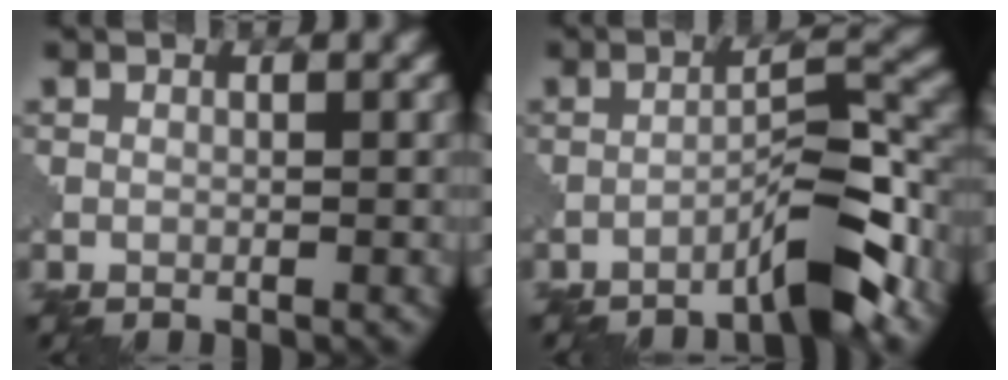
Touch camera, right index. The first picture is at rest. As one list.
[{"total": 5.0, "force": [-3.6, 0.5, 3.4], "torque": [-0.049, 0.018, -0.061]}]